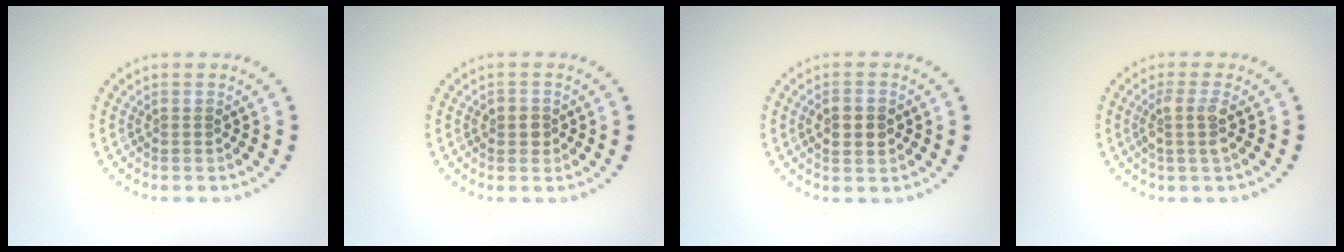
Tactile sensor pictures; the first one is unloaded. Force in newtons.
{"total": 1.5, "press": 1.3, "slide": 0.6}
{"total": 2.6, "press": 2.6, "slide": 0.1}
{"total": 2.1, "press": 1.6, "slide": 1.3}